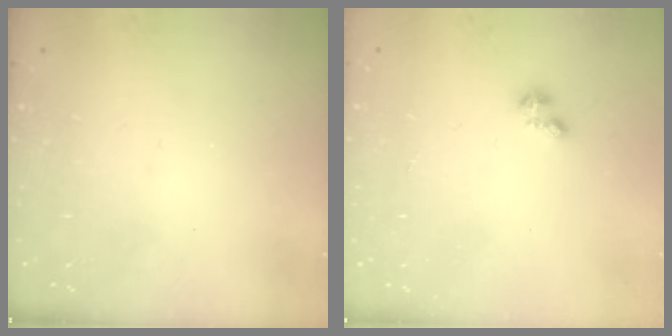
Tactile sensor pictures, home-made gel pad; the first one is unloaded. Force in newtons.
{"total": 1.1, "press": 1.1, "slide": 0.3}